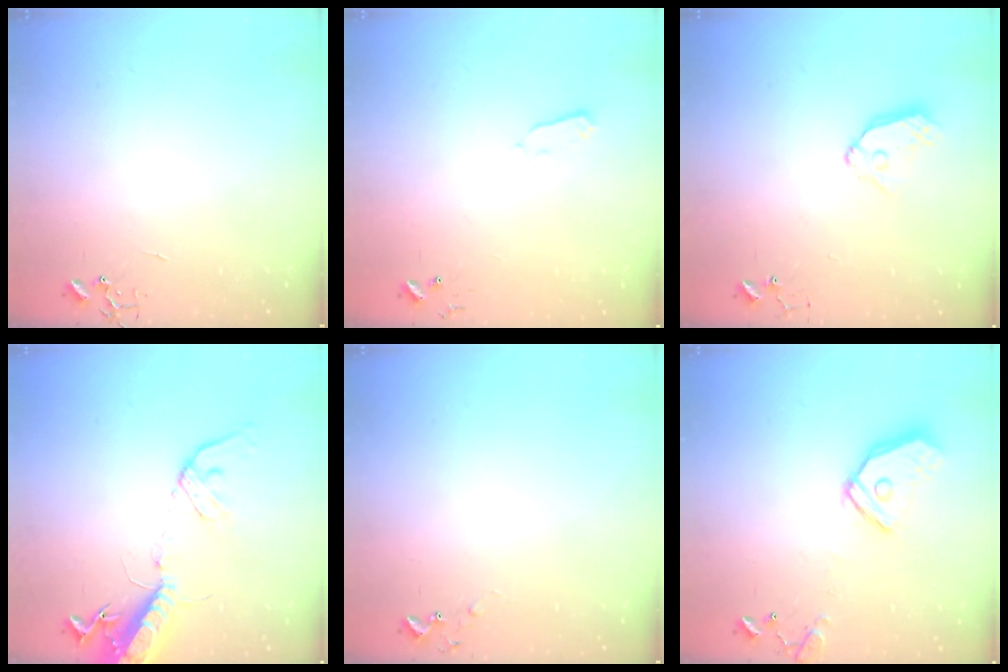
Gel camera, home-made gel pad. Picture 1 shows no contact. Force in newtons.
{"total": 2.7, "press": 2.6, "slide": 0.4}
{"total": 9.5, "press": 9.5, "slide": 0.9}
{"total": 16.2, "press": 15.8, "slide": 3.6}
{"total": 5.0, "press": 5.0, "slide": 0.5}
{"total": 15.9, "press": 15.7, "slide": 2.6}